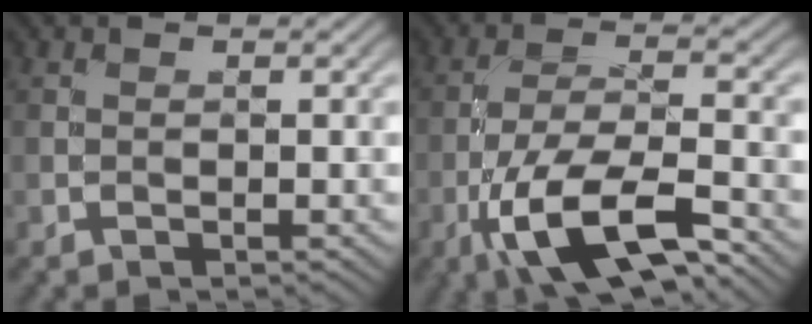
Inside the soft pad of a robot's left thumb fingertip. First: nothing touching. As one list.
[{"total": 12.0, "force": [-6.6, 3.9, 9.2], "torque": [-0.181, -0.005, -0.131]}]